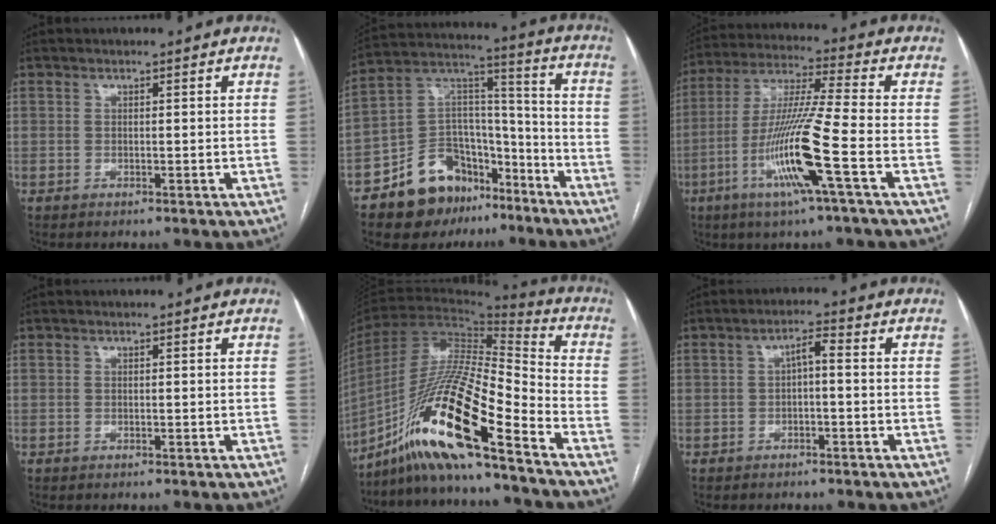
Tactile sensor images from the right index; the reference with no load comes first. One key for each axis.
{"total": 15.9, "fx": -10.9, "fy": 9.8, "fz": 6.2, "tx": -0.096, "ty": 0.072, "tz": -0.179}
{"total": 14.5, "fx": -5.2, "fy": -0.9, "fz": 13.5, "tx": -0.273, "ty": -0.014, "tz": -0.104}
{"total": 0.0}
{"total": 19.5, "fx": -12.3, "fy": 0.9, "fz": 15.0, "tx": -0.308, "ty": -0.020, "tz": -0.232}
{"total": 2.6, "fx": -0.2, "fy": 0.7, "fz": 2.5, "tx": -0.042, "ty": 0.014, "tz": -0.002}